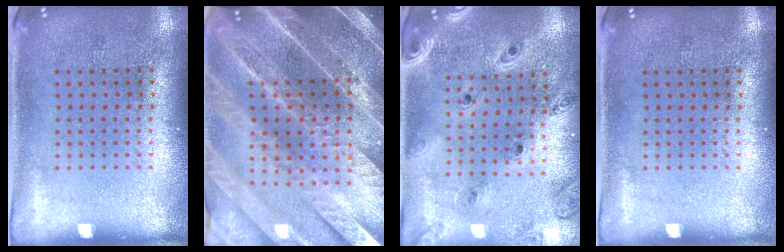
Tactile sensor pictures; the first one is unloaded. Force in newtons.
{"total": 5.4, "press": 4.6, "slide": 2.8}
{"total": 1.4, "press": 1.4, "slide": 0.2}
{"total": 0.0}